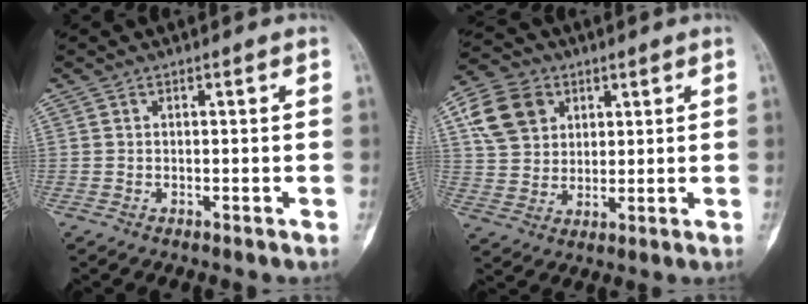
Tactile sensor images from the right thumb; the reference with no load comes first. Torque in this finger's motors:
{"motor_torque": [-0.56, 0.40, 0.10, -0.15, 0.05]}